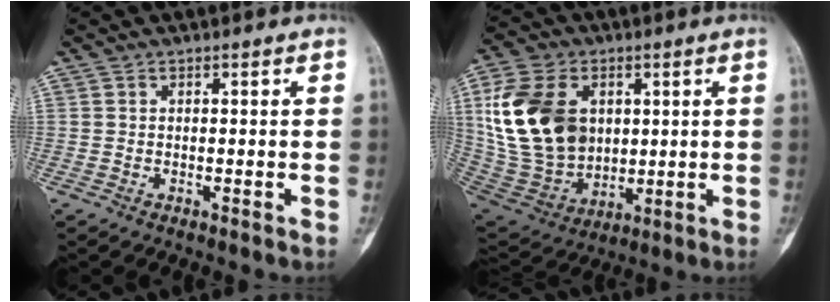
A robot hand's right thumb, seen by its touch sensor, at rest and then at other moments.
{"total": 20.2, "force": [4.3, 14.4, 13.6], "torque": [-0.253, -0.010, 0.097]}